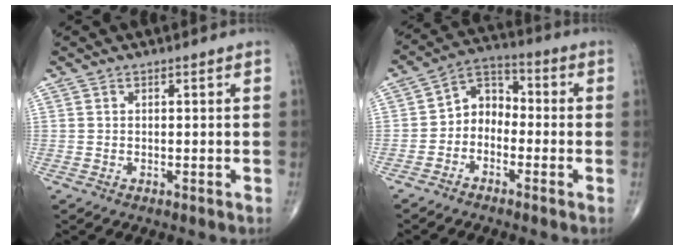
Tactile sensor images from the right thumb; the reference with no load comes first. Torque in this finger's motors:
{"motor_torque": [-0.66, 0.20, 0.14, -0.10, 0.01]}